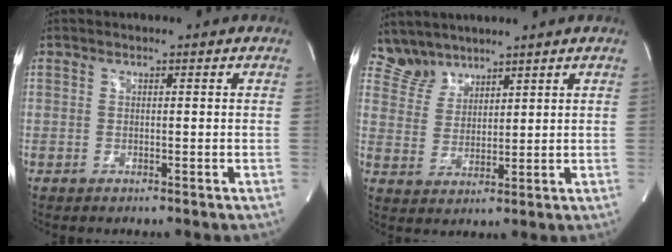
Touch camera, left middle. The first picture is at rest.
{"total": 4.8, "force": [4.5, 1.8, -0.3], "torque": [0.003, 0.009, 0.104]}